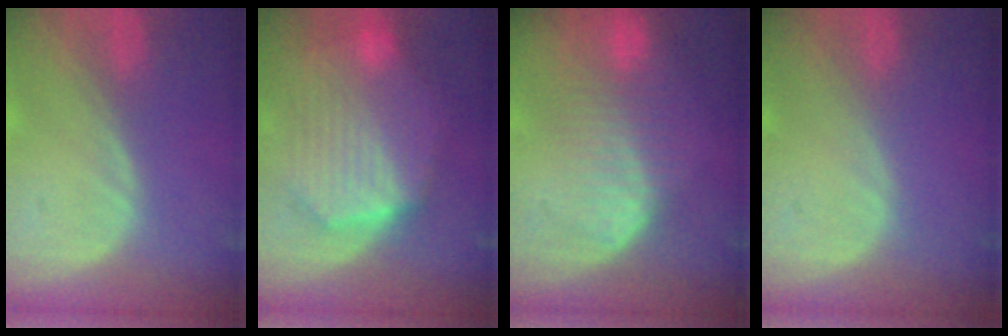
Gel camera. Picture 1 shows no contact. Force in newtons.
{"total": 10.9, "press": 10.9, "slide": 0.8}
{"total": 8.3, "press": 7.3, "slide": 4.0}
{"total": 0.0}